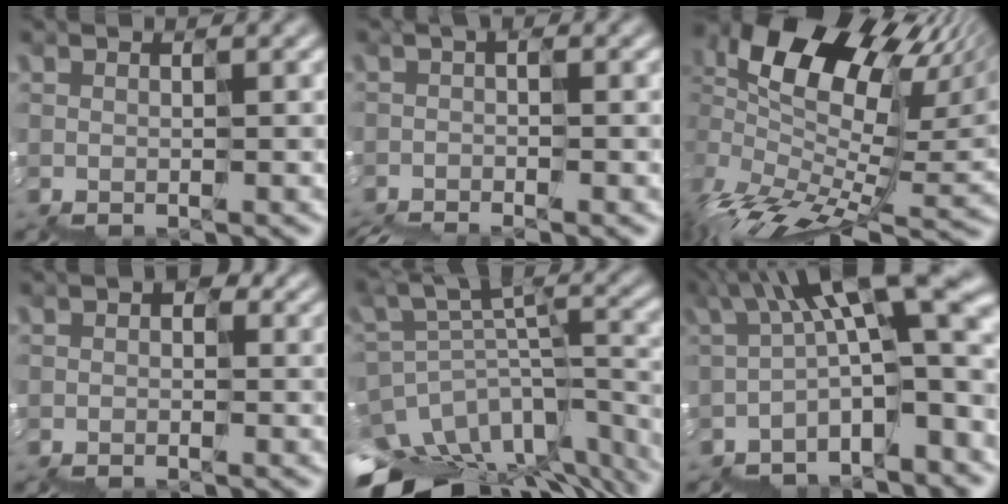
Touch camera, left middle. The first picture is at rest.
{"total": 3.0, "force": [-1.8, 1.2, 2.1], "torque": [-0.038, -0.009, -0.012]}
{"total": 12.8, "force": [3.8, 7.3, 9.8], "torque": [-0.197, 0.025, 0.082]}
{"total": 2.9, "force": [0.7, 2.1, 2.0], "torque": [-0.029, 0.014, 0.005]}
{"total": 13.1, "force": [-10.5, 5.3, 5.8], "torque": [-0.107, 0.004, -0.129]}
{"total": 10.9, "force": [-0.5, 3.0, 10.5], "torque": [-0.163, 0.037, -0.003]}